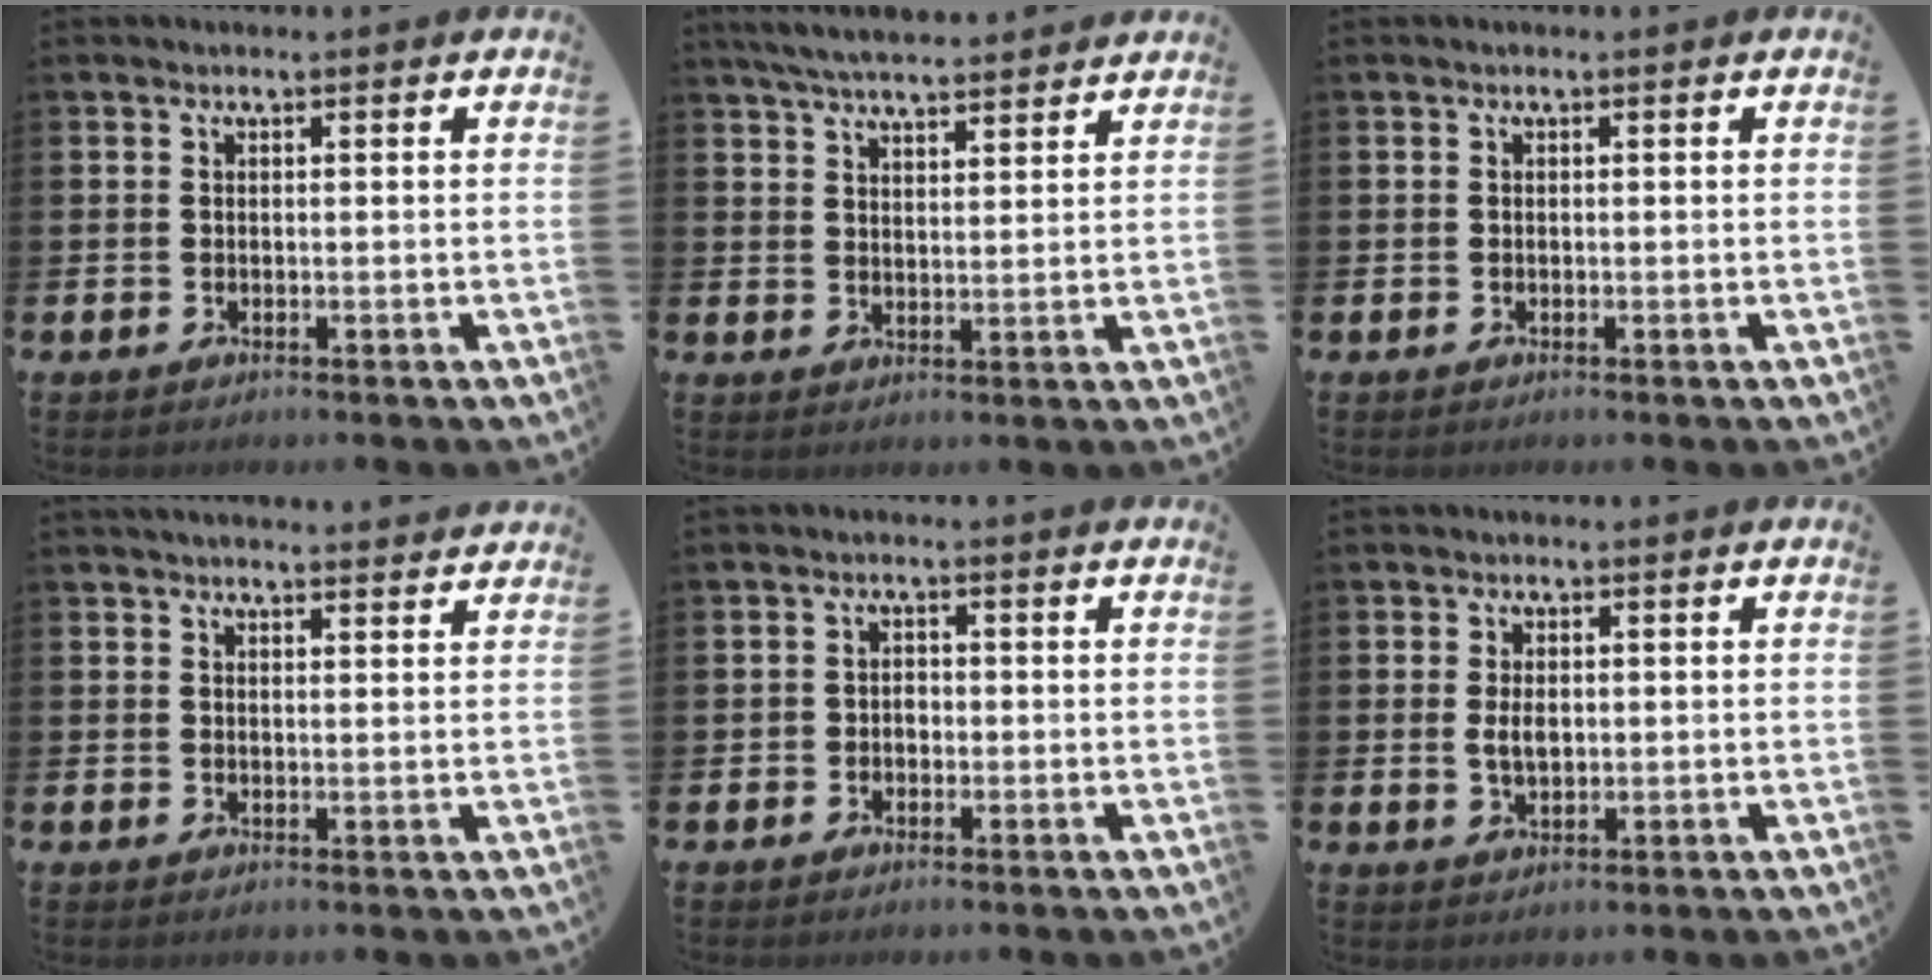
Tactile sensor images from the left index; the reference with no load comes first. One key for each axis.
{"total": 5.3, "fx": 5.2, "fy": 0.4, "fz": 1.1, "tx": -0.035, "ty": -0.023, "tz": 0.095}
{"total": 0.0}
{"total": 2.5, "fx": 2.5, "fy": 0.2, "fz": 0.4, "tx": -0.012, "ty": -0.009, "tz": 0.045}
{"total": 2.0, "fx": -0.8, "fy": 1.5, "fz": 0.9, "tx": -0.006, "ty": 0.000, "tz": -0.022}
{"total": 2.8, "fx": 0.3, "fy": 1.6, "fz": 2.2, "tx": -0.025, "ty": -0.002, "tz": -0.001}